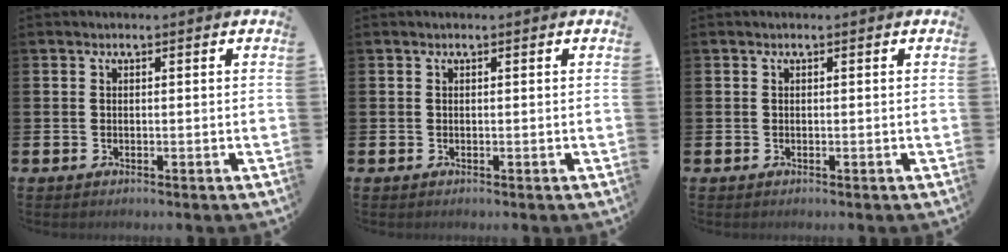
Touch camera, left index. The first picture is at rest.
{"total": 0.0}
{"total": 0.0}